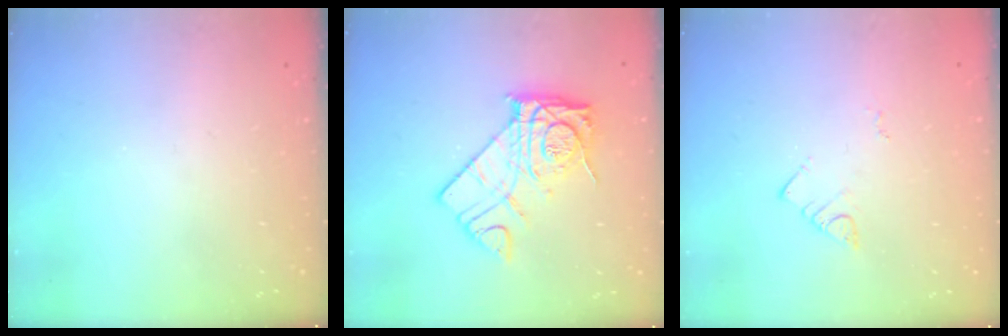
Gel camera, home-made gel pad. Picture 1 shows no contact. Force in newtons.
{"total": 13.2, "press": 13.1, "slide": 1.3}
{"total": 3.5, "press": 3.5, "slide": 0.6}